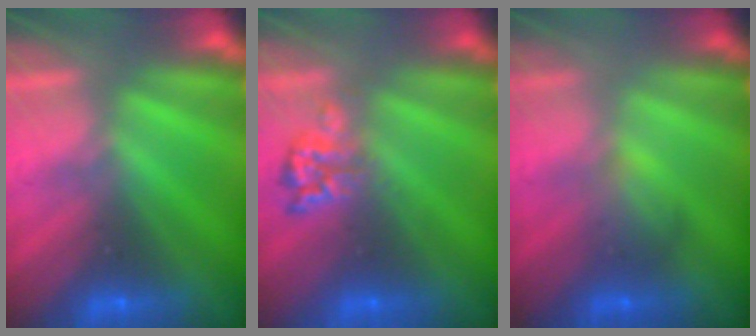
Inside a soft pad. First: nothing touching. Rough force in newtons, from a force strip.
{"total": 2.4}
{"total": 2.0}